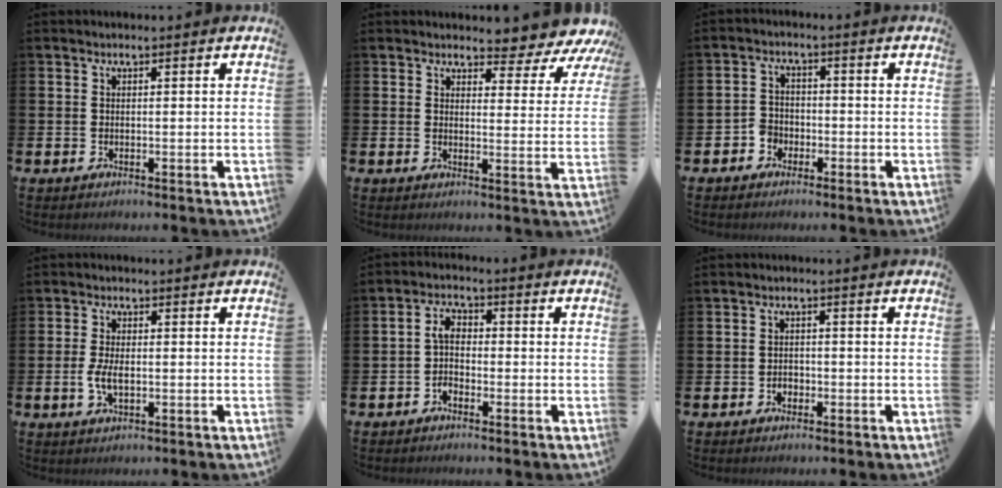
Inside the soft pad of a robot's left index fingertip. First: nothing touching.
{"total": 3.9, "force": [3.6, 1.4, 0.4], "torque": [-0.002, -0.045, 0.055]}
{"total": 2.6, "force": [-1.8, 1.9, 0.2], "torque": [-0.015, 0.002, -0.041]}
{"total": 3.4, "force": [-0.4, 1.7, 2.9], "torque": [-0.062, 0.001, -0.010]}
{"total": 3.3, "force": [-0.9, 2.0, 2.5], "torque": [-0.041, 0.010, -0.020]}
{"total": 1.4, "force": [-0.7, 1.2, 0.3], "torque": [-0.009, 0.003, -0.016]}